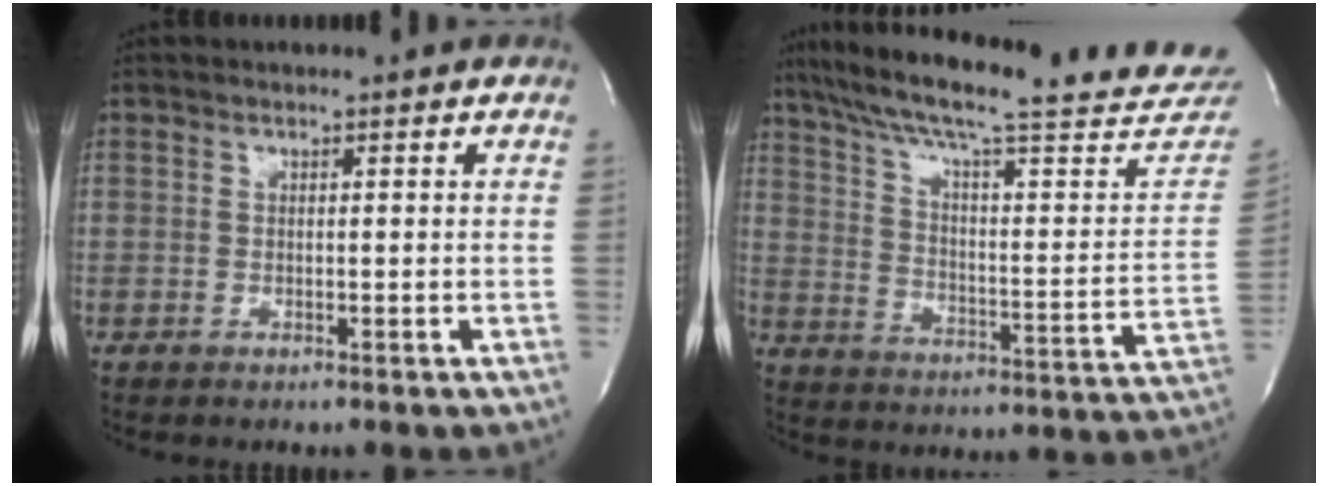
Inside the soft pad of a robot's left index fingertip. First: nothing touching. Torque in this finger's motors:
{"motor_torque": [0.20, -1.20, 0.44, 0.13]}